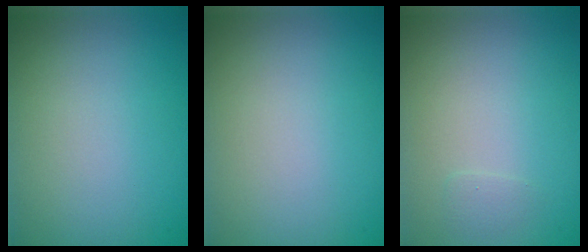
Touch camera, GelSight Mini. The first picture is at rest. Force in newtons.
{"total": 0.0}
{"total": 0.5, "press": 0.5, "slide": 0.0}